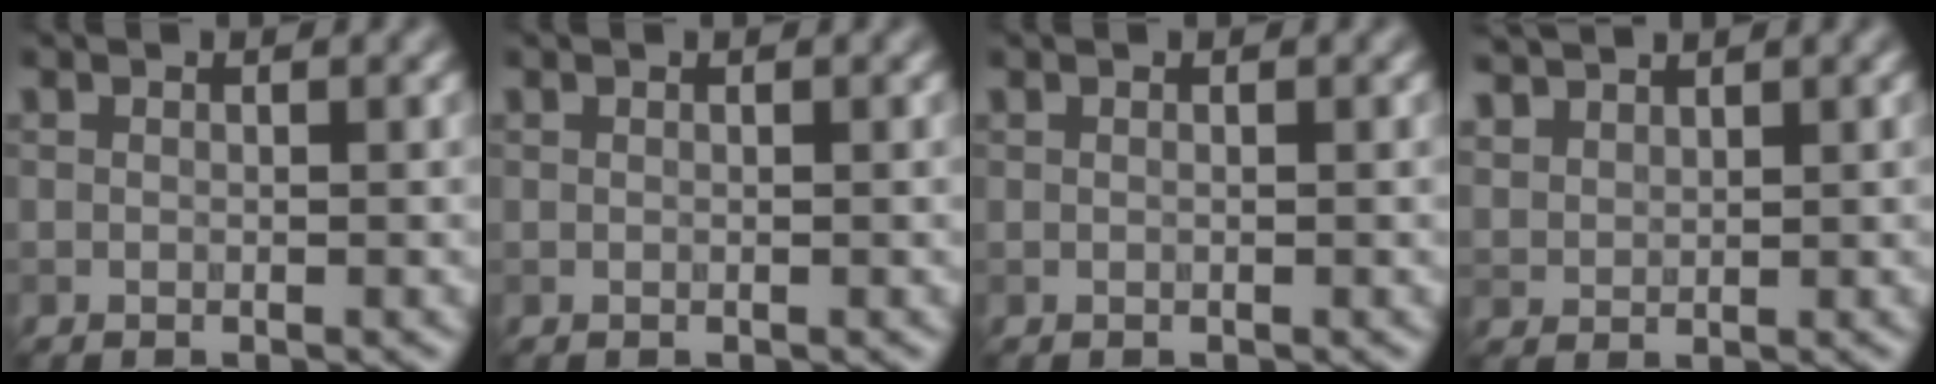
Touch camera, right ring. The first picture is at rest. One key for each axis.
{"total": 0.0}
{"total": 0.0}
{"total": 2.2, "fx": 2.0, "fy": 0.8, "fz": 0.4, "tx": -0.018, "ty": 0.005, "tz": 0.047}